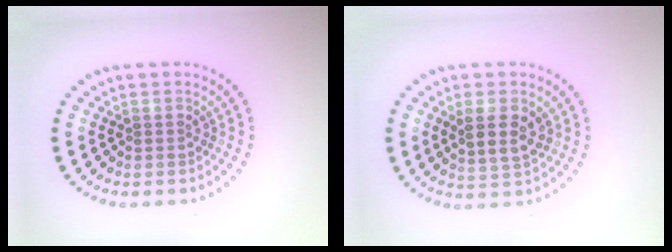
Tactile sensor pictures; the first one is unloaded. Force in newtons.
{"total": 2.9, "press": 2.7, "slide": 0.9}